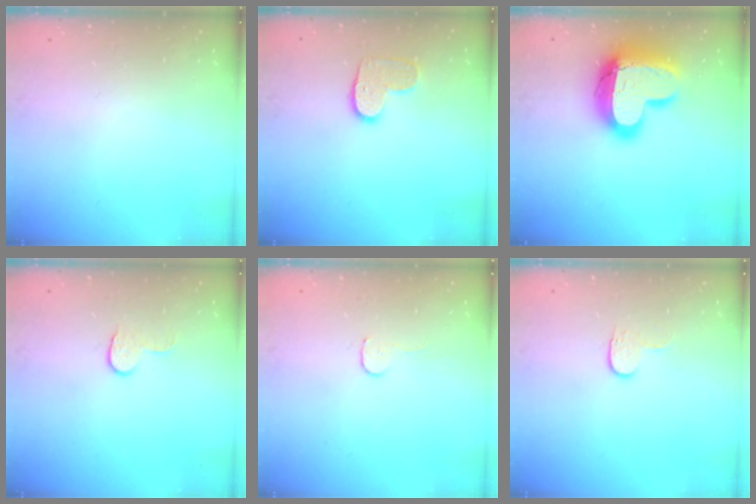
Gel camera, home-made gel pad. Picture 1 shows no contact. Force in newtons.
{"total": 8.3, "press": 8.3, "slide": 0.3}
{"total": 18.9, "press": 18.8, "slide": 1.5}
{"total": 5.9, "press": 5.9, "slide": 0.5}
{"total": 3.5, "press": 3.5, "slide": 0.3}
{"total": 3.9, "press": 3.8, "slide": 0.5}